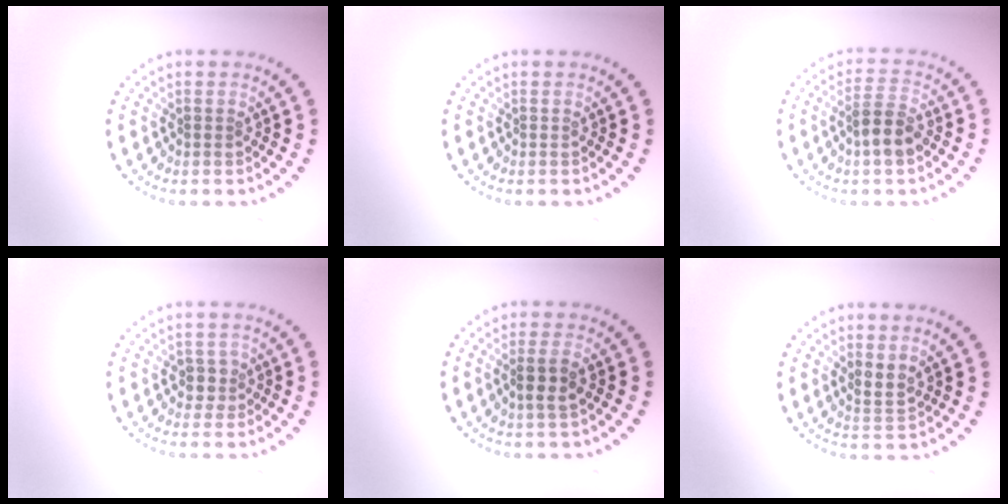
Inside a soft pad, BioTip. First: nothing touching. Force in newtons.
{"total": 0.0}
{"total": 3.1, "press": 2.9, "slide": 0.9}
{"total": 1.6, "press": 1.3, "slide": 0.9}
{"total": 2.1, "press": 1.8, "slide": 1.0}
{"total": 1.7, "press": 1.4, "slide": 1.0}